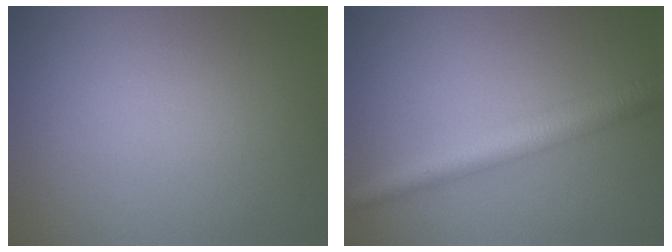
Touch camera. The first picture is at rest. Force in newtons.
{"total": 3.9, "press": 3.9, "slide": 0.2}